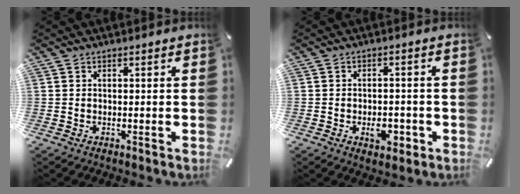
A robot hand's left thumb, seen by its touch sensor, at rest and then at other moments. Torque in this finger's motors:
{"motor_torque": [-0.16, 0.36, 0.03, 0.06, 0.03]}